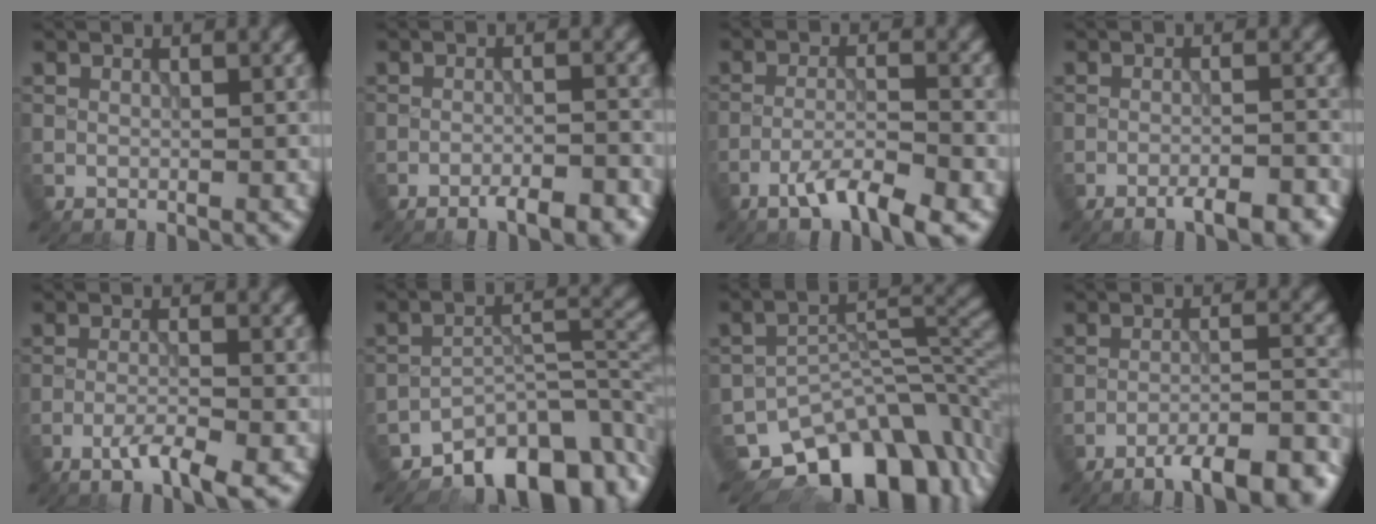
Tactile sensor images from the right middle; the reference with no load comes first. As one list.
[{"total": 4.0, "force": [-3.1, 0.8, 2.4], "torque": [-0.041, 0.000, -0.044]}, {"total": 4.7, "force": [-3.1, 0.8, 3.5], "torque": [-0.064, 0.003, -0.061]}, {"total": 4.4, "force": [-3.2, 0.9, 2.8], "torque": [-0.047, -0.001, -0.046]}, {"total": 3.5, "force": [-2.1, 0.4, 2.7], "torque": [-0.050, 0.001, -0.044]}, {"total": 8.8, "force": [-7.0, 3.4, 4.2], "torque": [-0.040, -0.004, -0.121]}, {"total": 12.5, "force": [-8.4, 6.7, 6.4], "torque": [-0.091, -0.017, -0.131]}, {"total": 9.6, "force": [-7.9, 1.9, 5.2], "torque": [-0.075, 0.000, -0.104]}]